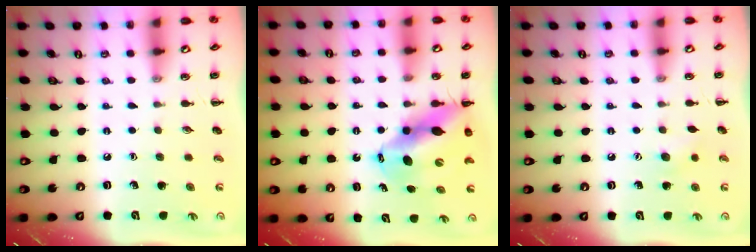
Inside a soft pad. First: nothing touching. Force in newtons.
{"total": 13.5, "press": 12.9, "slide": 3.7}
{"total": 6.5, "press": 6.3, "slide": 1.7}